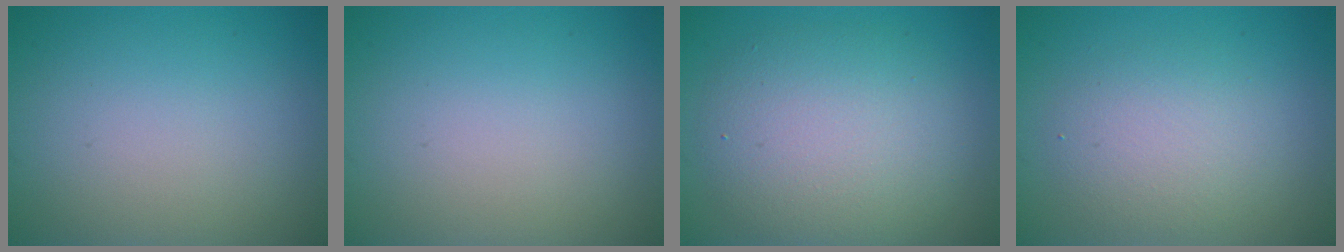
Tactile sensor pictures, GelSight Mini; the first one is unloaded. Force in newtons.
{"total": 0.0}
{"total": 6.4, "press": 6.4, "slide": 0.2}
{"total": 3.4, "press": 3.4, "slide": 0.2}